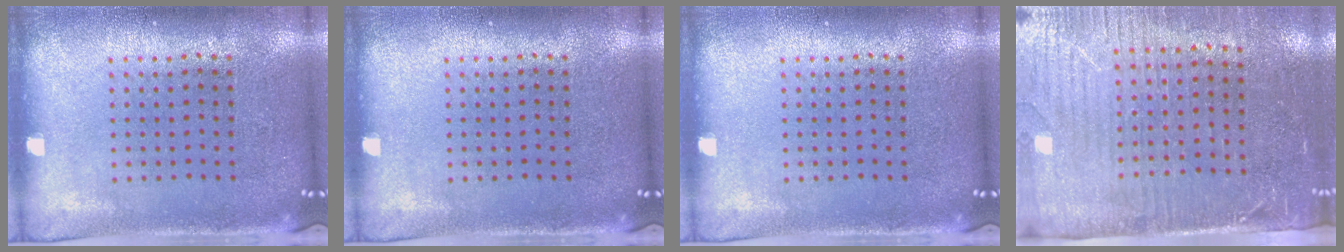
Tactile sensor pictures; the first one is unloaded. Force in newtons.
{"total": 0.0}
{"total": 0.0}
{"total": 3.4, "press": 3.1, "slide": 1.5}